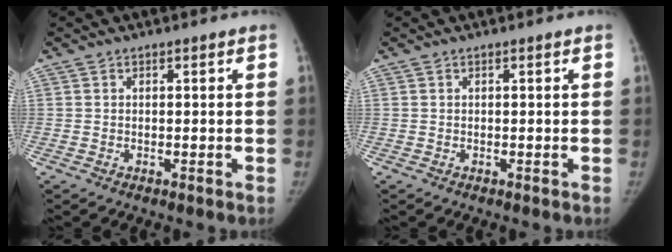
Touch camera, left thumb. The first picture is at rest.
{"total": 0.0}